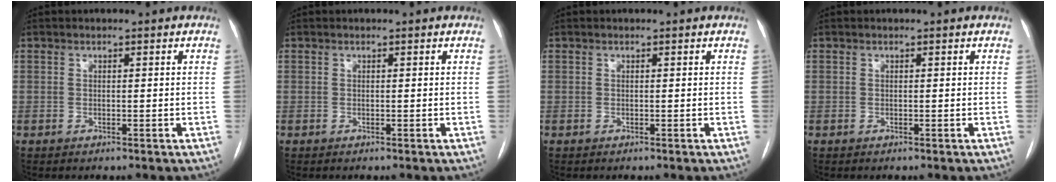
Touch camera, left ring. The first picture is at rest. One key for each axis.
{"total": 0.0}
{"total": 0.0}
{"total": 0.0}